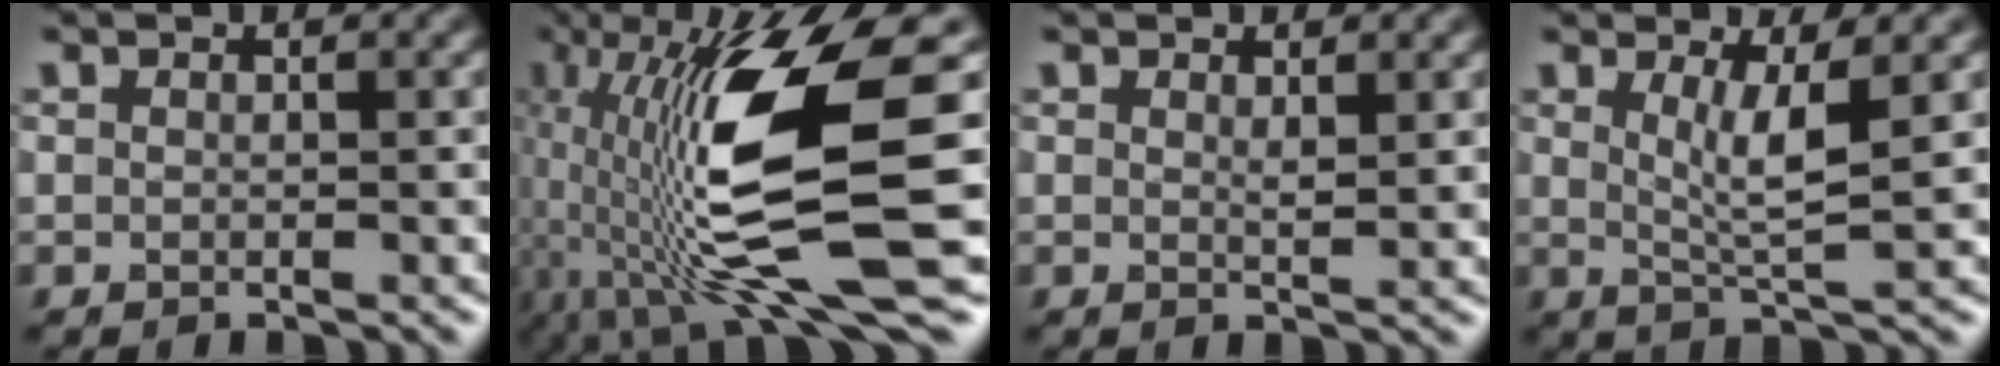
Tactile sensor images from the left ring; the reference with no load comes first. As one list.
[{"total": 14.9, "force": [-1.4, 4.0, 14.3], "torque": [-0.277, -0.002, -0.020]}, {"total": 1.1, "force": [0.7, 0.2, 0.9], "torque": [-0.016, -0.004, 0.012]}, {"total": 4.0, "force": [1.0, 0.8, 3.8], "torque": [-0.068, -0.009, 0.020]}]